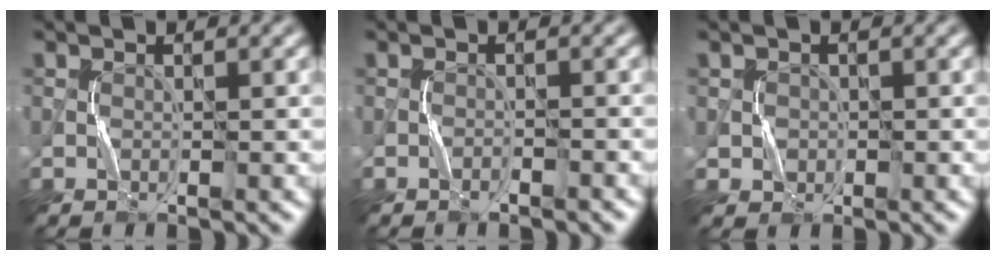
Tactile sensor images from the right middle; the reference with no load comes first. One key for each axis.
{"total": 0.7, "fx": -0.7, "fy": 0.1, "fz": 0.1, "tx": -0.003, "ty": 0.003, "tz": -0.009}
{"total": 1.0, "fx": 0.1, "fy": 1.0, "fz": -0.2, "tx": 0.010, "ty": -0.006, "tz": 0.007}